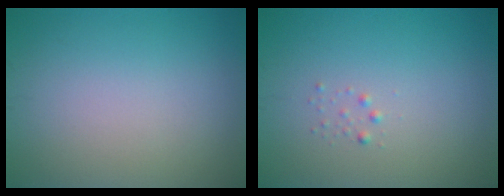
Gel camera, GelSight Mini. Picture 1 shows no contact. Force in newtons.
{"total": 0.6, "press": 0.6, "slide": 0.0}